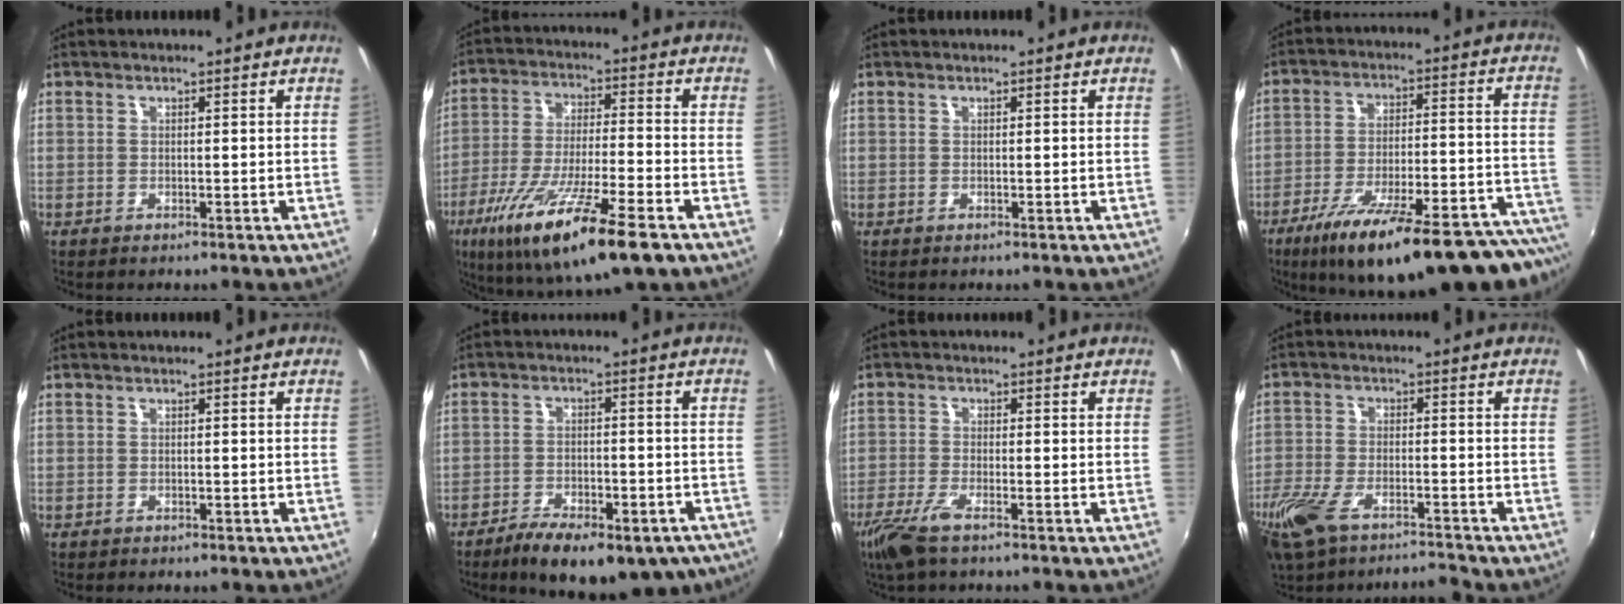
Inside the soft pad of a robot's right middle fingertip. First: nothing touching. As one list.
[{"total": 20.2, "force": [-11.7, 3.6, 16.0], "torque": [-0.301, -0.050, -0.204]}, {"total": 0.0}, {"total": 29.6, "force": [-23.7, 5.0, 17.0], "torque": [-0.235, -0.044, -0.328]}, {"total": 0.7, "force": [-0.6, 0.3, 0.3], "torque": [-0.007, 0.000, -0.009]}, {"total": 18.8, "force": [-13.6, 7.4, 10.6], "torque": [-0.185, -0.018, -0.179]}, {"total": 5.7, "force": [-3.9, 0.9, 4.1], "torque": [-0.103, -0.016, -0.079]}, {"total": 11.9, "force": [-9.4, 3.5, 6.4], "torque": [-0.165, -0.035, -0.185]}]